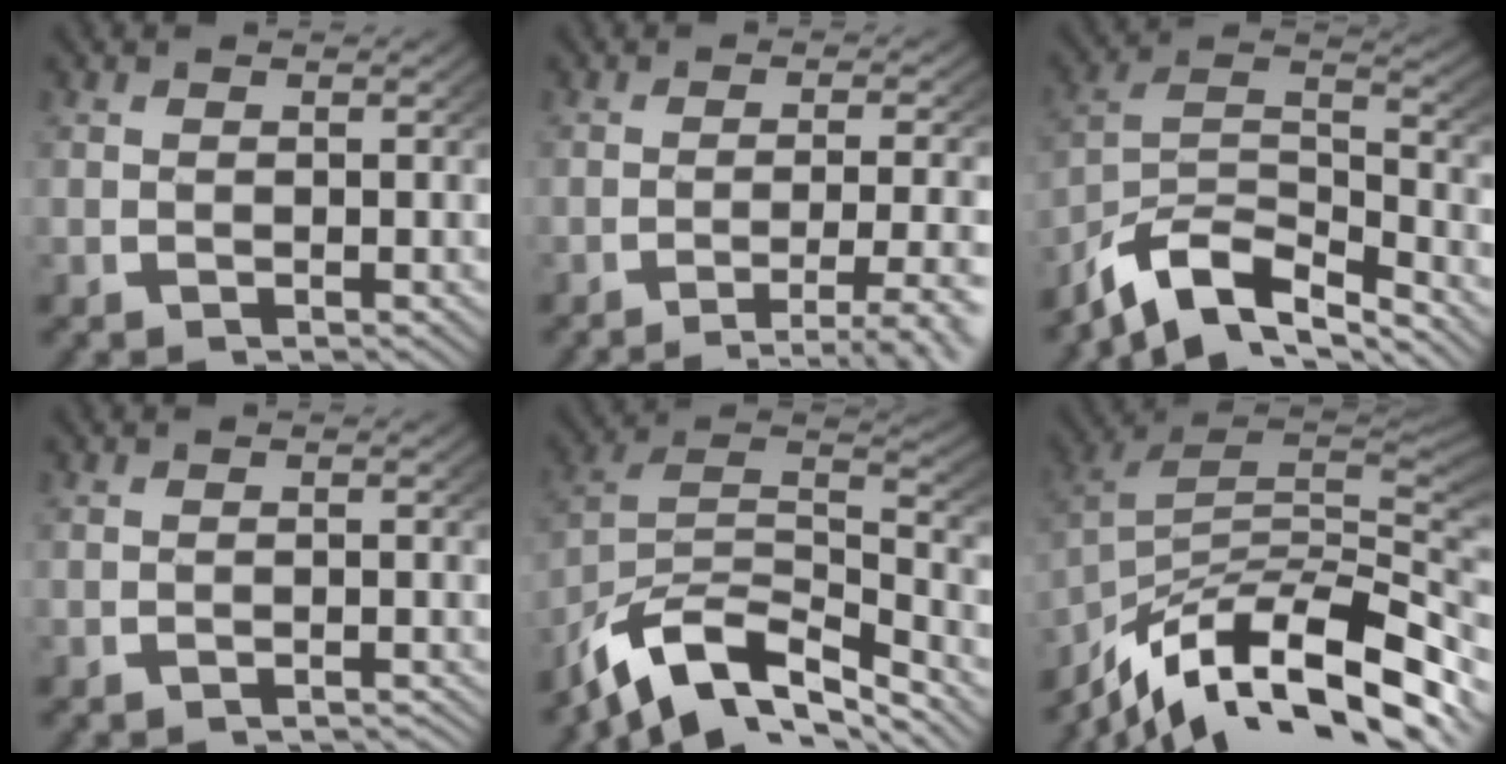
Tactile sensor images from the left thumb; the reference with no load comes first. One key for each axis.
{"total": 6.2, "fx": -4.3, "fy": 2.1, "fz": 3.9, "tx": -0.059, "ty": -0.010, "tz": -0.060}
{"total": 10.0, "fx": -4.3, "fy": 5.9, "fz": 6.9, "tx": -0.139, "ty": -0.026, "tz": -0.063}
{"total": 1.9, "fx": -1.8, "fy": 0.2, "fz": 0.3, "tx": -0.003, "ty": -0.003, "tz": -0.027}
{"total": 12.1, "fx": -4.3, "fy": 7.3, "fz": 8.6, "tx": -0.172, "ty": -0.029, "tz": -0.061}
{"total": 16.3, "fx": -5.4, "fy": 9.8, "fz": 11.9, "tx": -0.199, "ty": -0.039, "tz": -0.066}